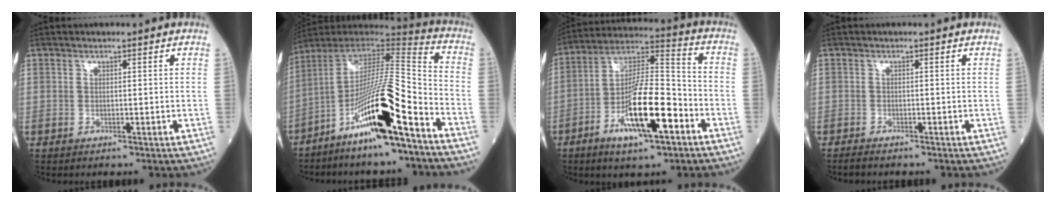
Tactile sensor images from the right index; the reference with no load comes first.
{"total": 17.8, "force": [-9.8, 1.0, 14.8], "torque": [-0.272, -0.011, -0.178]}
{"total": 15.8, "force": [-6.6, 3.2, 14.0], "torque": [-0.256, -0.001, -0.113]}
{"total": 1.4, "force": [-1.3, 0.1, 0.4], "torque": [-0.012, -0.004, -0.023]}